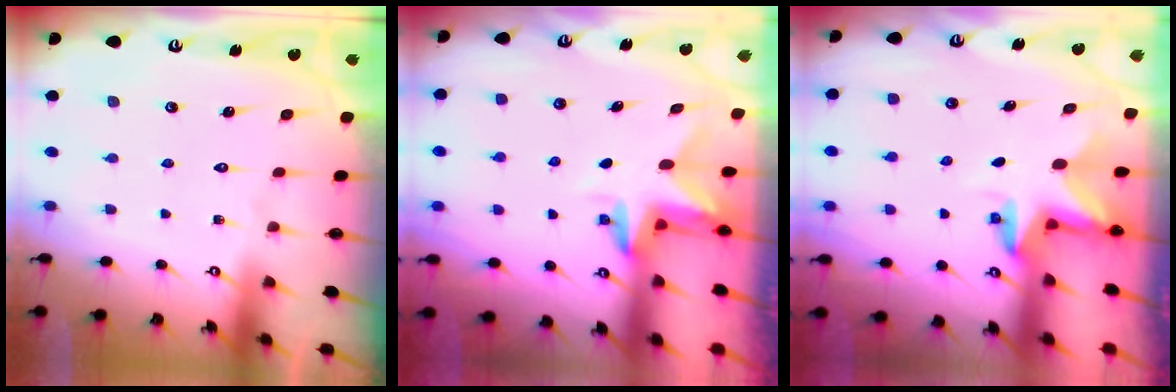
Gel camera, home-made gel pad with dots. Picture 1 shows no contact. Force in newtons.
{"total": 3.0, "press": 3.0, "slide": 0.2}
{"total": 2.8, "press": 2.8, "slide": 0.2}